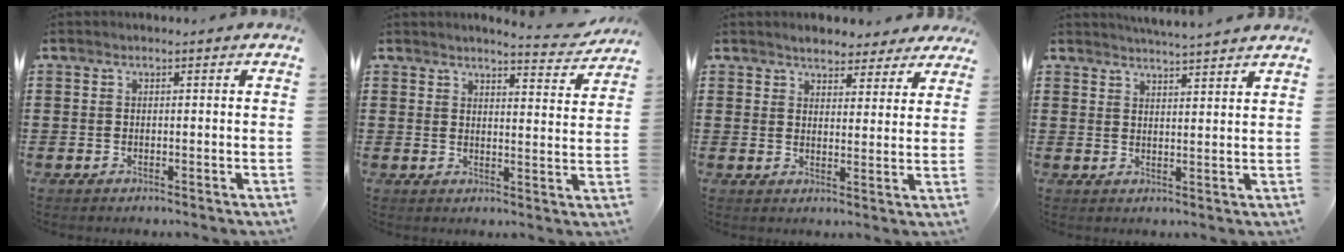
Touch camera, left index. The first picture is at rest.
{"total": 3.9, "force": [3.9, 0.0, 0.8], "torque": [-0.024, -0.023, 0.066]}
{"total": 3.6, "force": [3.4, 1.1, 0.2], "torque": [-0.010, -0.007, 0.062]}
{"total": 3.4, "force": [3.4, -0.7, 0.3], "torque": [-0.016, -0.016, 0.060]}